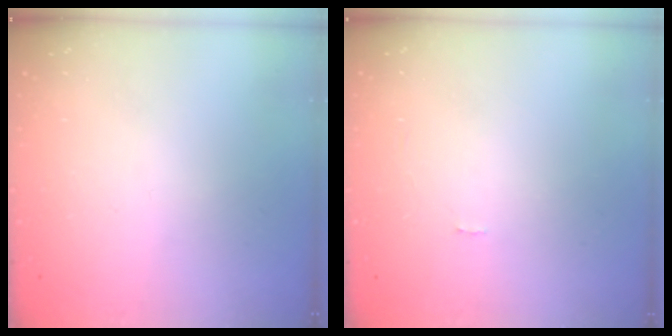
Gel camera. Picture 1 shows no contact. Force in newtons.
{"total": 0.0}